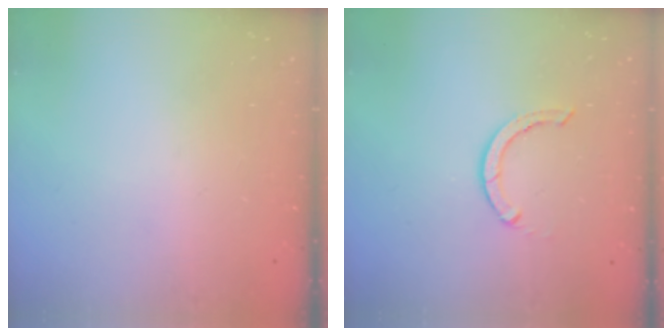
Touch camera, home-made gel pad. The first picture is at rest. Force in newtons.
{"total": 2.9, "press": 2.9, "slide": 0.1}